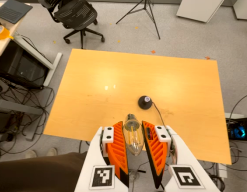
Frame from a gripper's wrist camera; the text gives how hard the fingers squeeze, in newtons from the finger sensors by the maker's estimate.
{"total": 13.0, "left": 13.4, "right": 12.7}